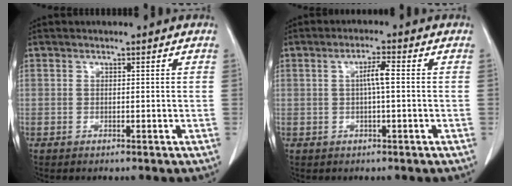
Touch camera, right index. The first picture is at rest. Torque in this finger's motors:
{"motor_torque": [0.41, -0.07, 0.26, 0.07]}